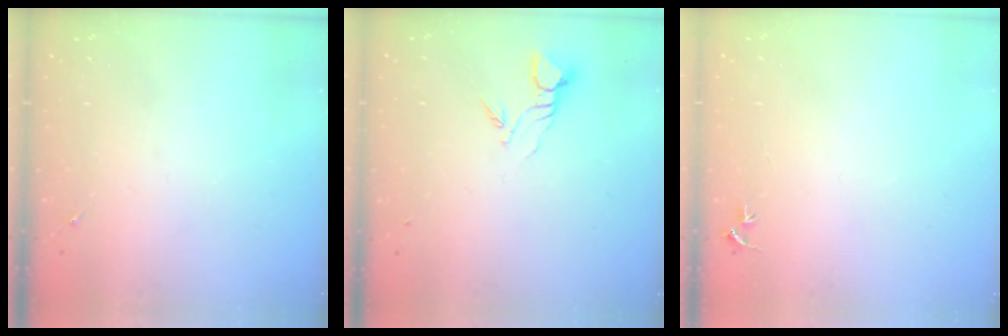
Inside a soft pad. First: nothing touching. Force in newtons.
{"total": 3.7, "press": 3.7, "slide": 0.1}
{"total": 3.1, "press": 3.1, "slide": 0.3}